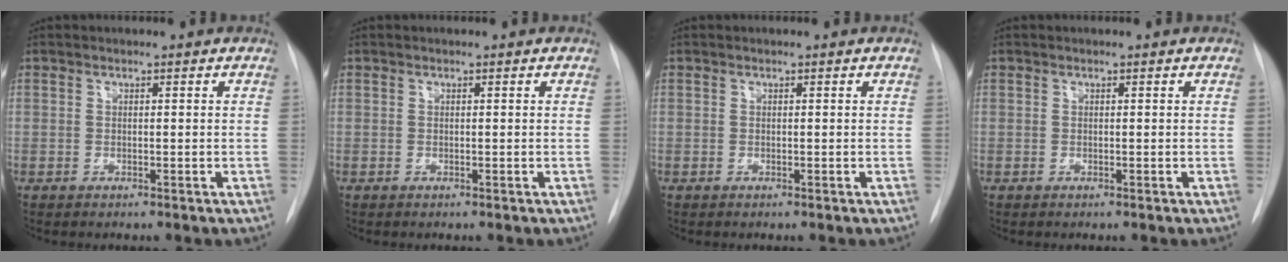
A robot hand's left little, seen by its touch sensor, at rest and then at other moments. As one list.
[{"total": 0.0}, {"total": 0.0}, {"total": 0.0}]